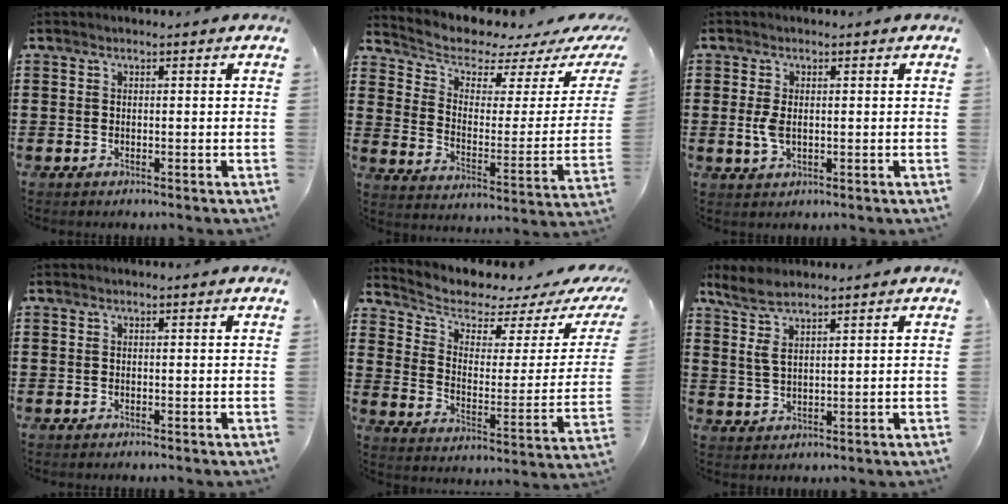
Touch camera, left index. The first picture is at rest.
{"total": 4.5, "force": [4.1, 1.5, 1.1], "torque": [-0.053, -0.037, 0.066]}
{"total": 3.1, "force": [0.1, 1.6, 2.7], "torque": [-0.076, -0.004, -0.006]}
{"total": 0.0}
{"total": 4.2, "force": [3.6, 1.6, 1.4], "torque": [-0.055, -0.029, 0.058]}
{"total": 4.7, "force": [3.1, 1.4, 3.3], "torque": [-0.080, 0.000, 0.054]}